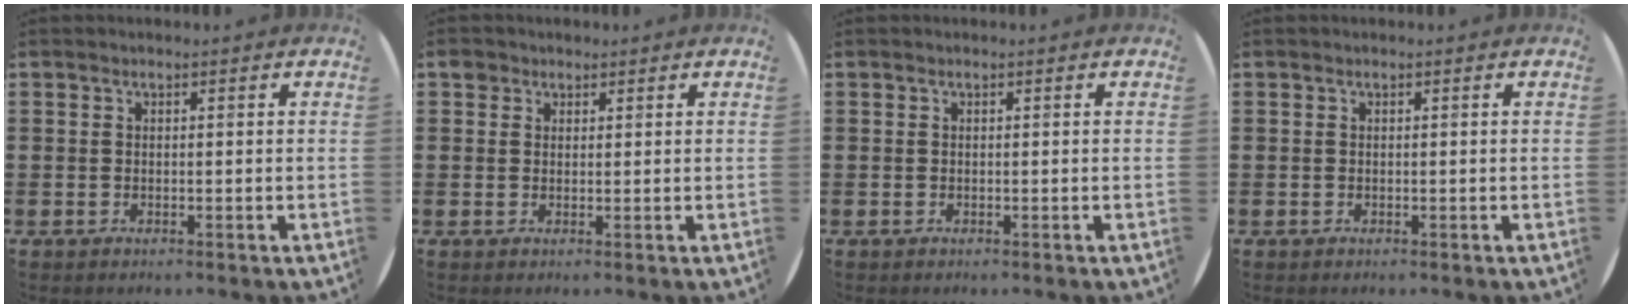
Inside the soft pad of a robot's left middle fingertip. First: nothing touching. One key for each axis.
{"total": 2.0, "fx": 1.5, "fy": 1.3, "fz": 0.3, "tx": 0.001, "ty": 0.002, "tz": 0.027}
{"total": 0.0}
{"total": 0.0}